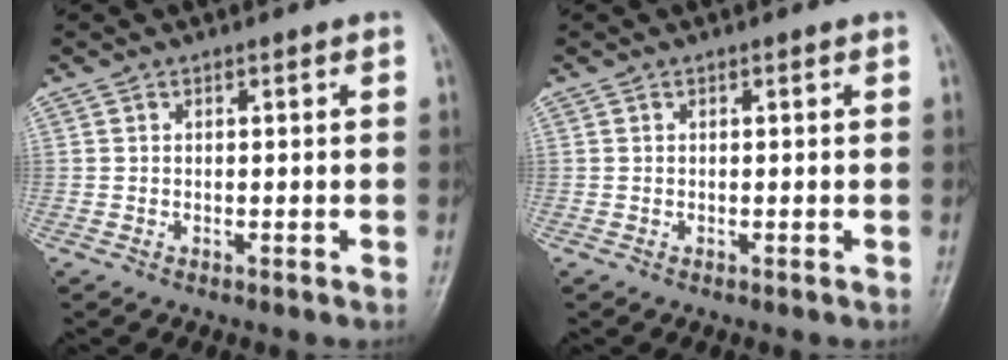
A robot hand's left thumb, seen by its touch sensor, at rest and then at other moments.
{"total": 0.0}